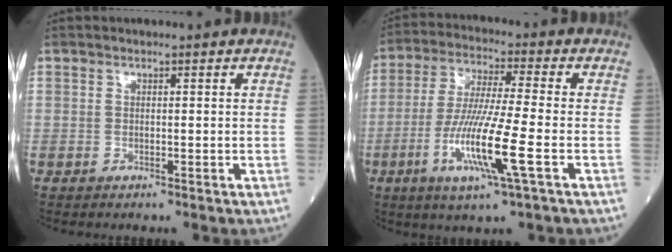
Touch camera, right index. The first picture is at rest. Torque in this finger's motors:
{"motor_torque": [1.51, -0.63, 0.96, 0.21]}